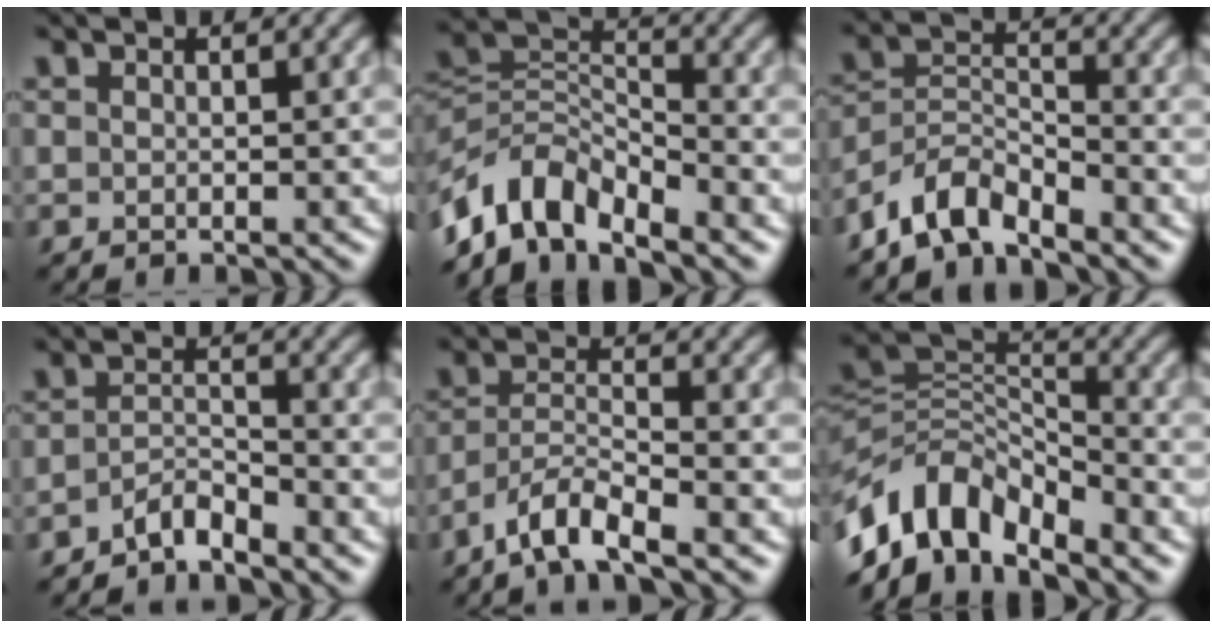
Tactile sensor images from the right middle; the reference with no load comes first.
{"total": 7.4, "force": [-5.4, 3.5, 3.7], "torque": [-0.055, -0.001, -0.114]}
{"total": 4.7, "force": [-3.9, 1.7, 1.9], "torque": [-0.029, 0.003, -0.086]}
{"total": 2.5, "force": [-2.2, 0.5, 1.1], "torque": [-0.021, 0.008, -0.046]}
{"total": 4.4, "force": [-3.4, 0.8, 2.6], "torque": [-0.049, 0.002, -0.074]}
{"total": 9.5, "force": [-5.7, 5.1, 5.7], "torque": [-0.095, 0.004, -0.112]}